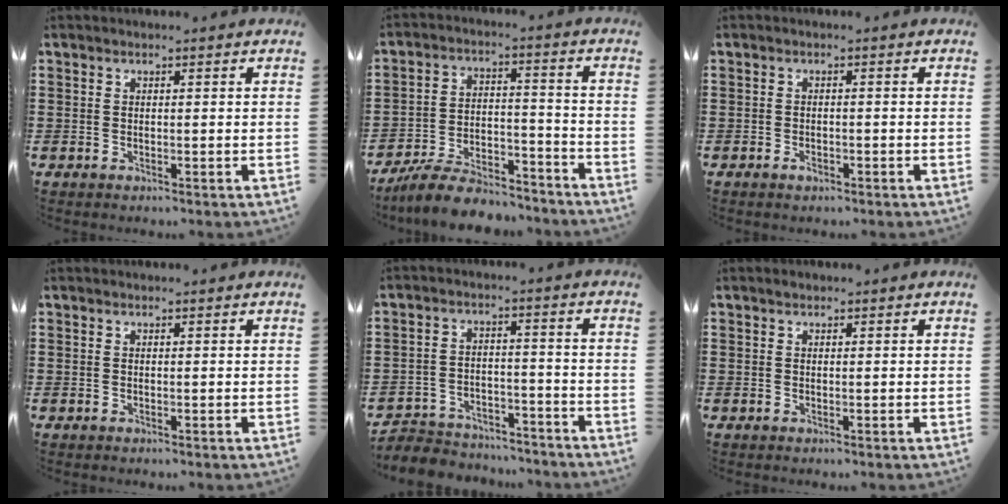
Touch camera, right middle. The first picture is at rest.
{"total": 8.4, "force": [-7.8, 1.7, 2.6], "torque": [-0.038, 0.028, -0.149]}
{"total": 1.1, "force": [-0.8, 0.5, 0.6], "torque": [-0.013, 0.000, -0.015]}
{"total": 0.0}
{"total": 4.4, "force": [-4.2, 1.0, -0.1], "torque": [-0.009, 0.010, -0.093]}
{"total": 0.5, "force": [0.4, 0.4, 0.1], "torque": [-0.002, 0.003, 0.007]}